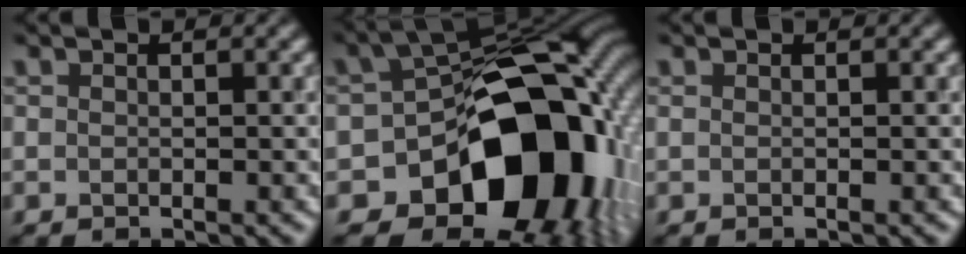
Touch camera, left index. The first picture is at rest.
{"total": 17.9, "force": [-5.7, 12.6, 11.3], "torque": [-0.126, -0.027, -0.087]}
{"total": 0.0}